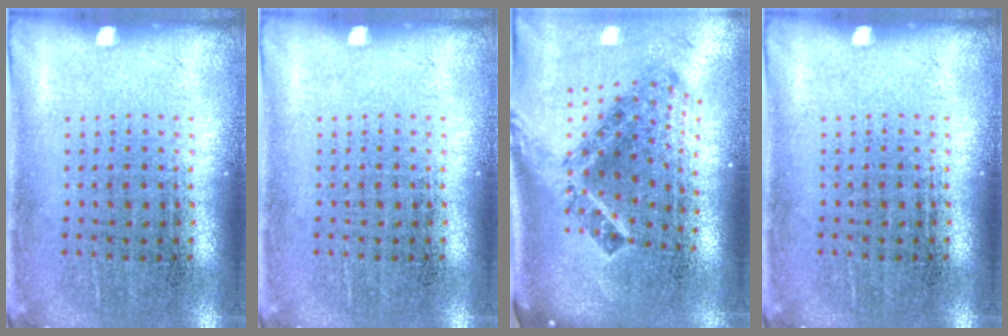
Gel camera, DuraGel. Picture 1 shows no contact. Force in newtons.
{"total": 0.0}
{"total": 2.2, "press": 1.4, "slide": 1.7}
{"total": 0.0}